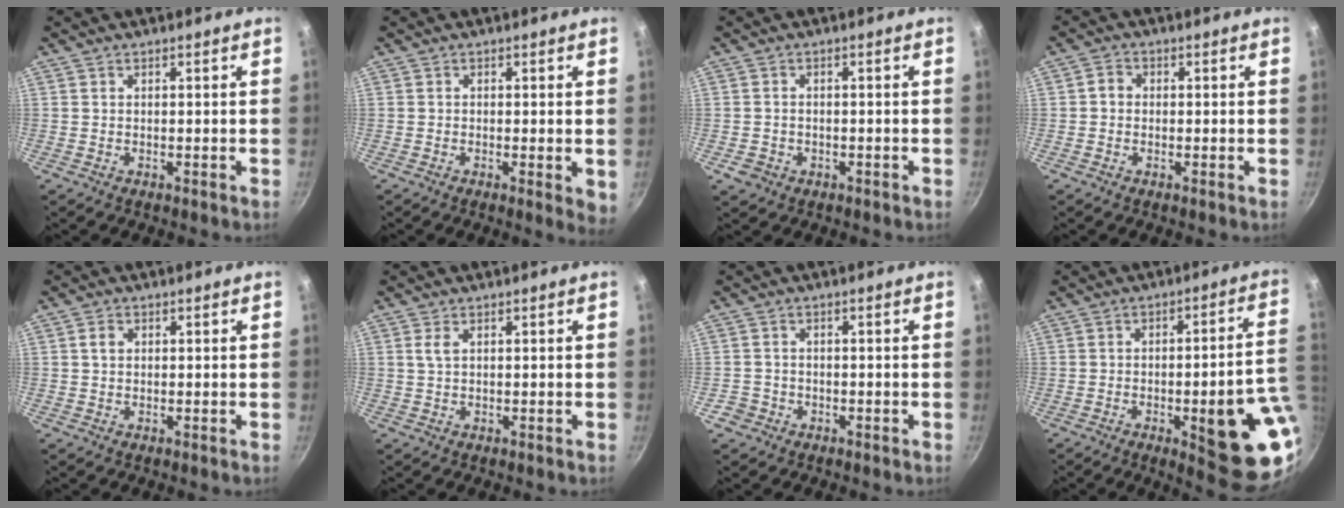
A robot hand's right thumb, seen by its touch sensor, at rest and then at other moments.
{"total": 3.2, "force": [-0.4, 0.9, 3.1], "torque": [-0.041, -0.010, -0.009]}
{"total": 3.1, "force": [-1.2, 2.6, 1.3], "torque": [-0.022, 0.011, -0.010]}
{"total": 2.4, "force": [0.0, 2.0, 1.2], "torque": [-0.016, 0.009, -0.006]}
{"total": 2.0, "force": [0.5, 1.6, 1.2], "torque": [-0.015, 0.004, 0.007]}
{"total": 1.8, "force": [0.7, 0.8, 1.5], "torque": [-0.030, -0.001, 0.015]}
{"total": 2.9, "force": [-1.4, 2.4, 0.6], "torque": [-0.004, 0.022, -0.022]}
{"total": 19.1, "force": [-4.8, 5.0, 17.8], "torque": [-0.185, 0.020, -0.057]}